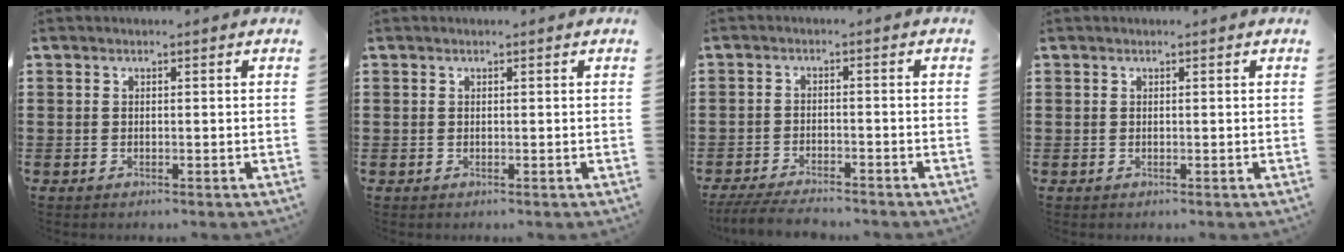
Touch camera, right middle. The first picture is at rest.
{"total": 0.0}
{"total": 4.1, "force": [-3.9, 0.4, 1.3], "torque": [-0.028, -0.006, -0.077]}
{"total": 0.0}